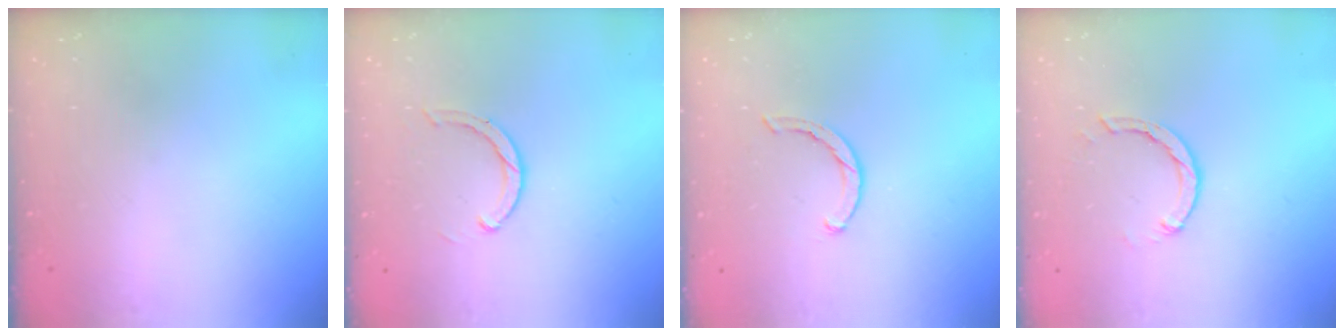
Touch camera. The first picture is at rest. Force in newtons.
{"total": 2.9, "press": 2.9, "slide": 0.4}
{"total": 2.3, "press": 2.3, "slide": 0.4}
{"total": 3.4, "press": 3.4, "slide": 0.4}